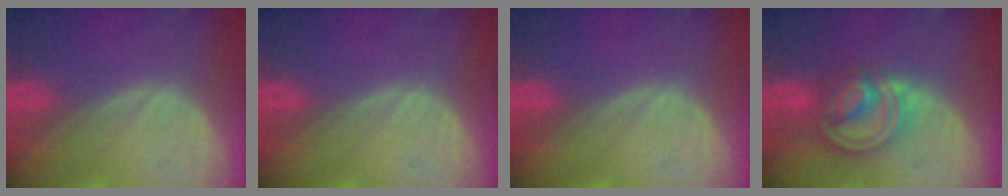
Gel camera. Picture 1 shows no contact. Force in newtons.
{"total": 0.0}
{"total": 0.0}
{"total": 8.3, "press": 7.0, "slide": 4.5}